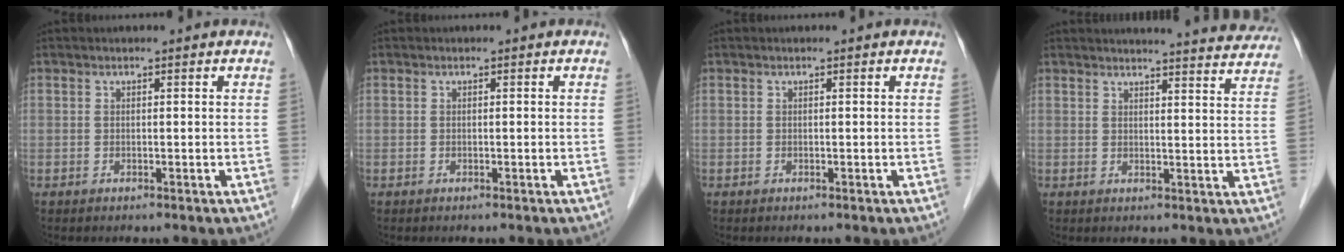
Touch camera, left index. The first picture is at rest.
{"total": 0.0}
{"total": 0.0}
{"total": 17.2, "force": [16.6, 1.3, 4.3], "torque": [-0.045, -0.049, 0.179]}